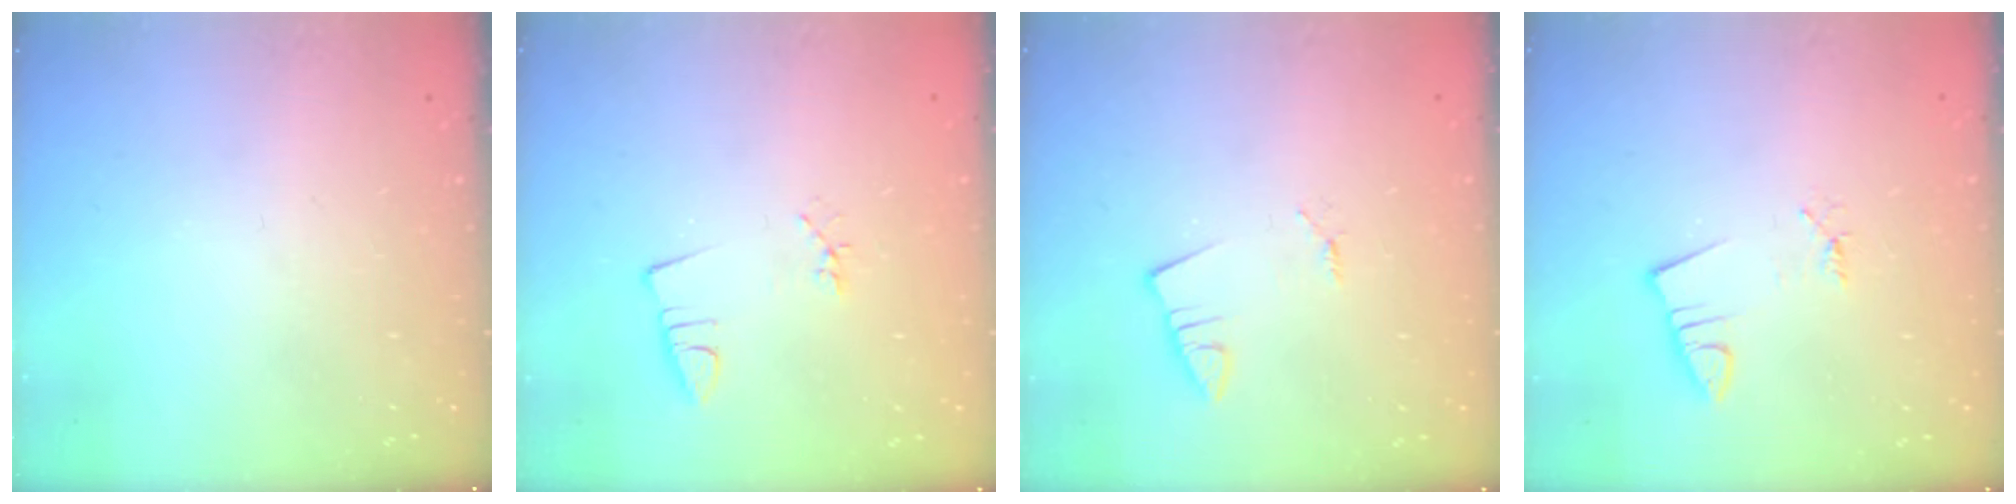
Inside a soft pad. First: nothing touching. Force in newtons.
{"total": 2.0, "press": 1.4, "slide": 1.4}
{"total": 1.3, "press": 1.2, "slide": 0.1}
{"total": 1.1, "press": 1.1, "slide": 0.0}